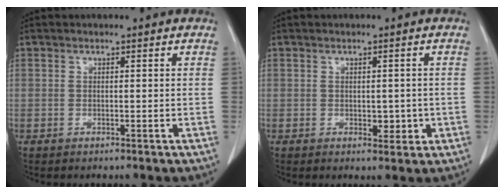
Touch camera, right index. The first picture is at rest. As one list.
[{"total": 2.6, "force": [-0.5, 1.6, 2.0], "torque": [-0.020, 0.001, 0.001]}]